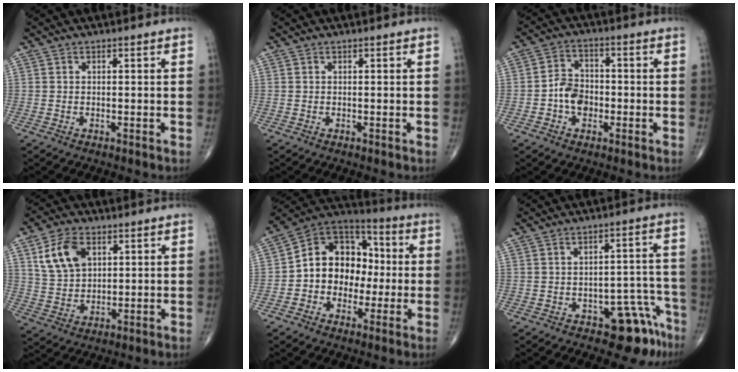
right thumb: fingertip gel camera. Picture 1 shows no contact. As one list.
[{"total": 0.0}, {"total": 6.3, "force": [-1.6, 4.9, 3.7], "torque": [-0.042, 0.022, -0.038]}, {"total": 9.6, "force": [3.8, 6.2, 6.2], "torque": [-0.103, -0.010, 0.078]}, {"total": 14.8, "force": [-0.9, 11.7, 9.0], "torque": [-0.100, 0.045, -0.028]}, {"total": 9.2, "force": [-5.7, 4.5, 5.6], "torque": [-0.028, 0.051, -0.069]}]